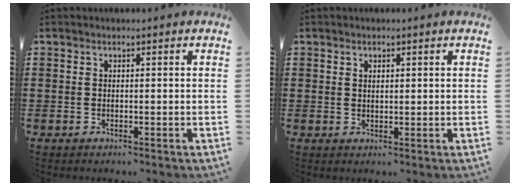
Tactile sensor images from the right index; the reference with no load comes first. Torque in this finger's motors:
{"motor_torque": [-0.43, 0.66, -0.06, -0.01]}